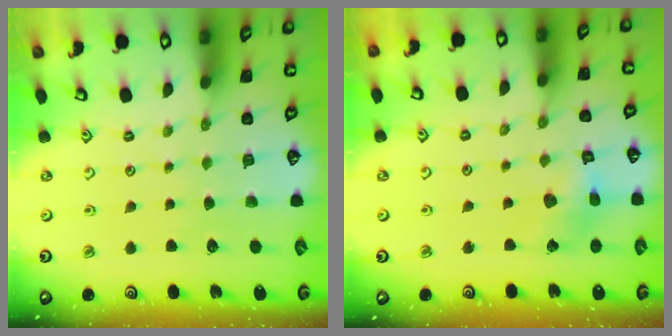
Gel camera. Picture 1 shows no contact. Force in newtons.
{"total": 6.6, "press": 6.6, "slide": 0.5}